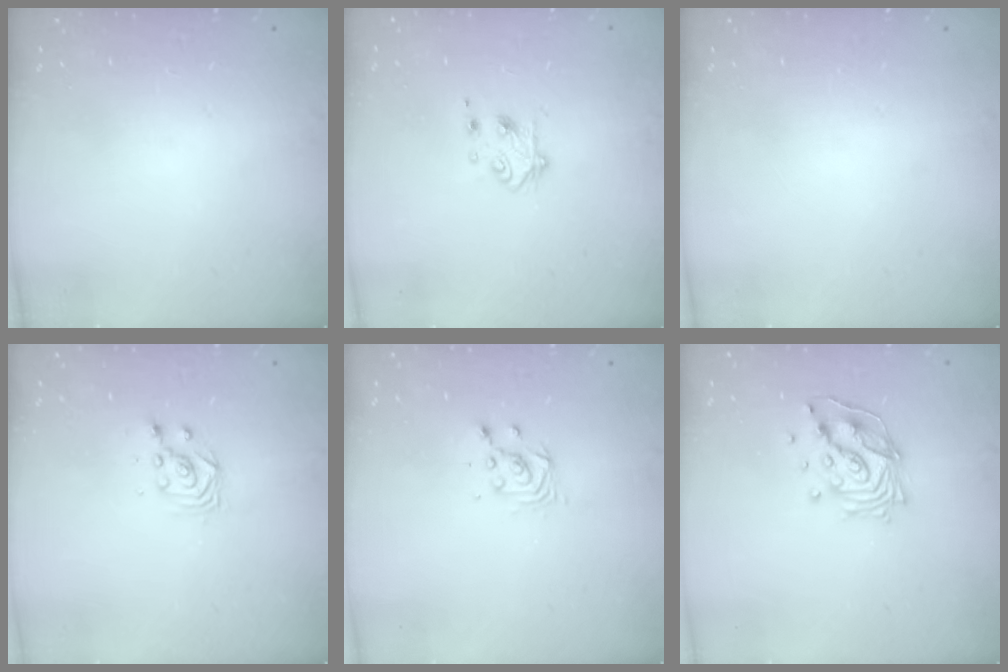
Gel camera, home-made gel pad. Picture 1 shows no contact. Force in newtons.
{"total": 4.9, "press": 4.9, "slide": 0.7}
{"total": 0.0}
{"total": 3.0, "press": 2.9, "slide": 0.3}
{"total": 3.7, "press": 3.7, "slide": 0.3}
{"total": 13.4, "press": 13.4, "slide": 1.6}